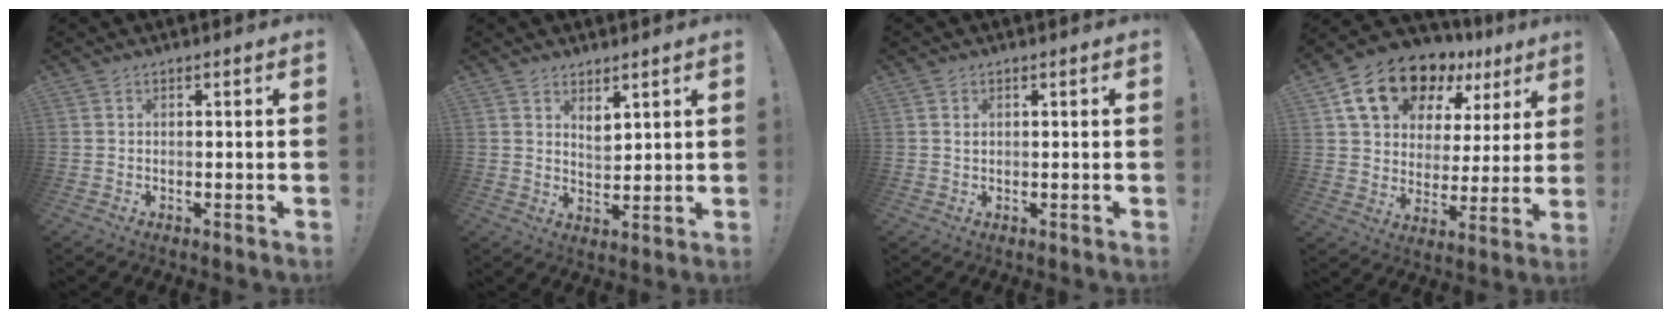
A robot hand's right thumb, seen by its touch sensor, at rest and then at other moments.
{"total": 4.8, "force": [3.3, 3.0, 1.8], "torque": [-0.028, -0.024, 0.061]}
{"total": 0.7, "force": [0.2, 0.7, 0.2], "torque": [0.003, -0.001, 0.003]}
{"total": 17.1, "force": [11.3, 9.7, 8.3], "torque": [-0.135, -0.067, 0.208]}